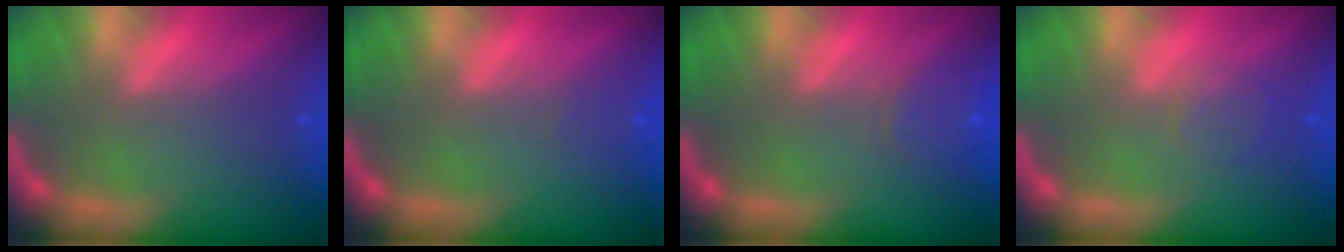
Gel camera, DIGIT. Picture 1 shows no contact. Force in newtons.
{"total": 1.0}
{"total": 3.0}
{"total": 2.0}